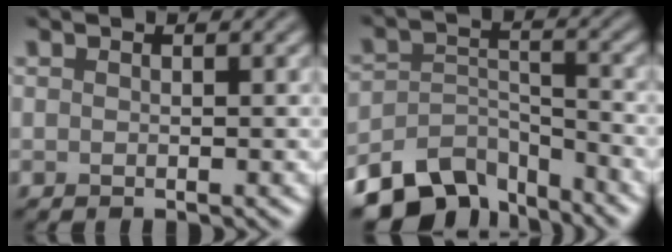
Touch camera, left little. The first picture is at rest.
{"total": 7.6, "force": [-5.9, 3.7, 3.1], "torque": [-0.050, -0.018, -0.104]}